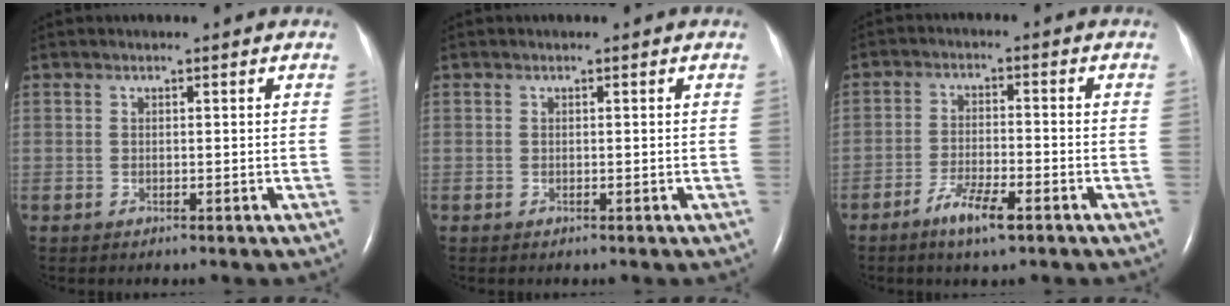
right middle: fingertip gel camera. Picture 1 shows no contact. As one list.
[{"total": 0.0}, {"total": 5.6, "force": [-3.5, 0.7, 4.3], "torque": [-0.092, -0.007, -0.063]}]